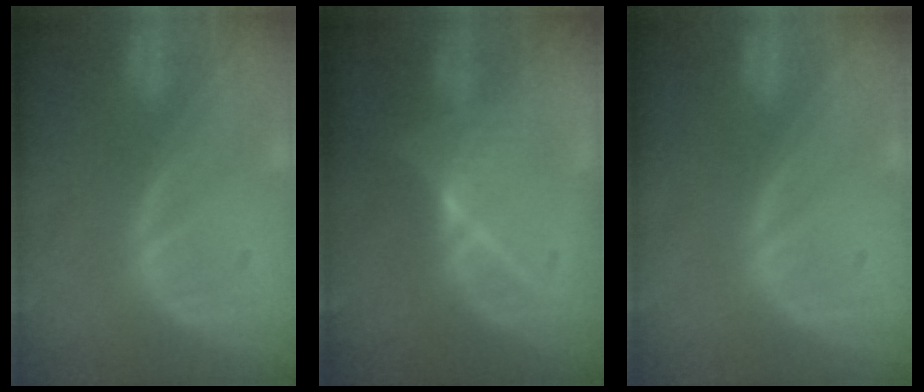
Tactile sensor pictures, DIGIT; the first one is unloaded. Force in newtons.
{"total": 6.5, "press": 6.4, "slide": 1.0}
{"total": 0.0}